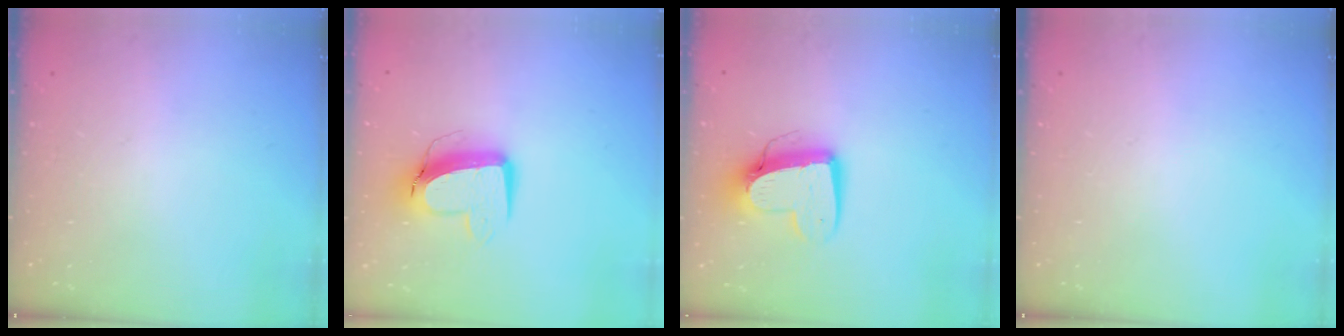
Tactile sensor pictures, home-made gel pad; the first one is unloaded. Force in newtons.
{"total": 11.6, "press": 11.5, "slide": 1.3}
{"total": 12.2, "press": 12.1, "slide": 1.3}
{"total": 0.0}